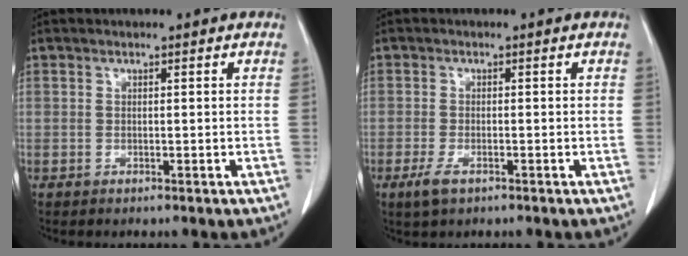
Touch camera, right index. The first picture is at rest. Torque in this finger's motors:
{"motor_torque": [0.33, -0.24, 0.06, 0.01]}